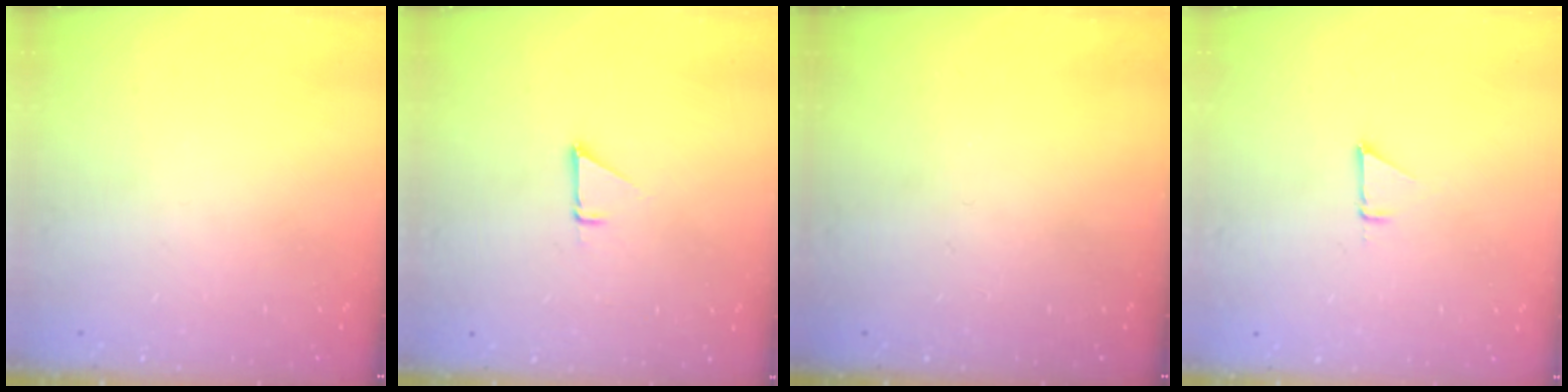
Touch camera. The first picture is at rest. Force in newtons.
{"total": 1.5, "press": 1.5, "slide": 0.1}
{"total": 0.0}
{"total": 2.5, "press": 2.5, "slide": 0.1}